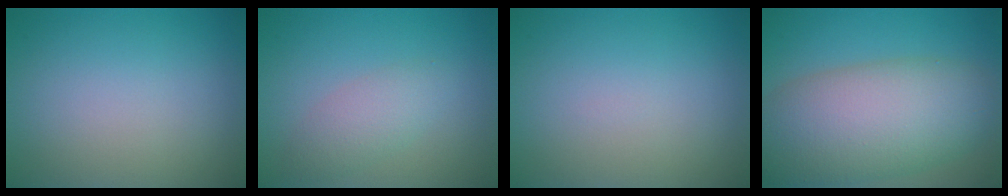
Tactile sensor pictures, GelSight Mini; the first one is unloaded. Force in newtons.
{"total": 2.4, "press": 2.4, "slide": 0.2}
{"total": 0.0}
{"total": 10.4, "press": 10.4, "slide": 0.7}